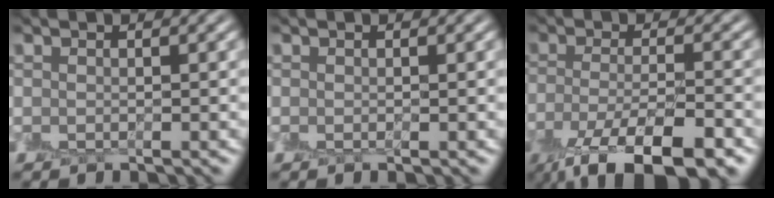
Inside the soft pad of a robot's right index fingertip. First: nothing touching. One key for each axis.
{"total": 0.0}
{"total": 9.5, "fx": -6.2, "fy": 2.8, "fz": 6.7, "tx": -0.121, "ty": -0.021, "tz": -0.106}